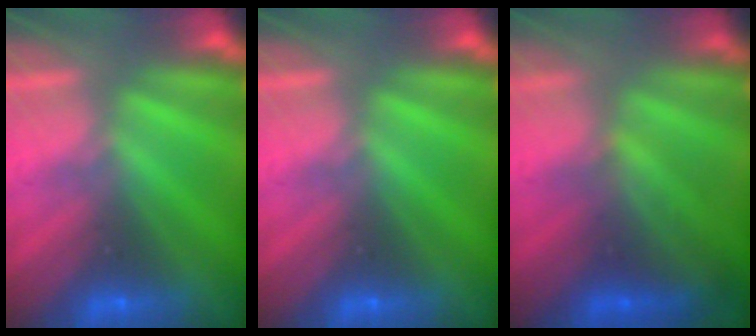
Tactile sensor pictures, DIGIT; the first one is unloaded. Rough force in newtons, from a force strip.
{"total": 0.0}
{"total": 2.4}